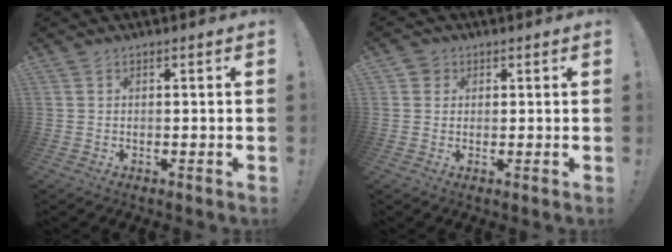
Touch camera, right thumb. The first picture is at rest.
{"total": 2.7, "force": [1.2, 2.4, 0.7], "torque": [-0.011, 0.000, 0.021]}